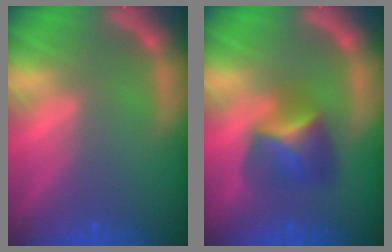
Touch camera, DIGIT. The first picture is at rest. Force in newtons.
{"total": 4.4}